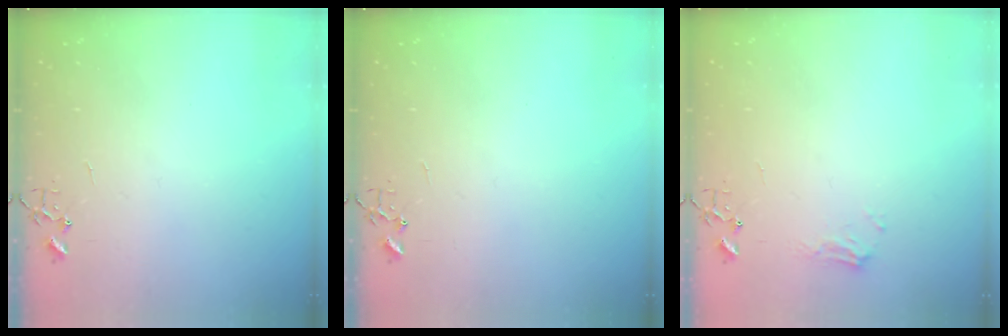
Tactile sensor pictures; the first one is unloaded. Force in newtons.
{"total": 0.0}
{"total": 7.2, "press": 7.2, "slide": 0.8}